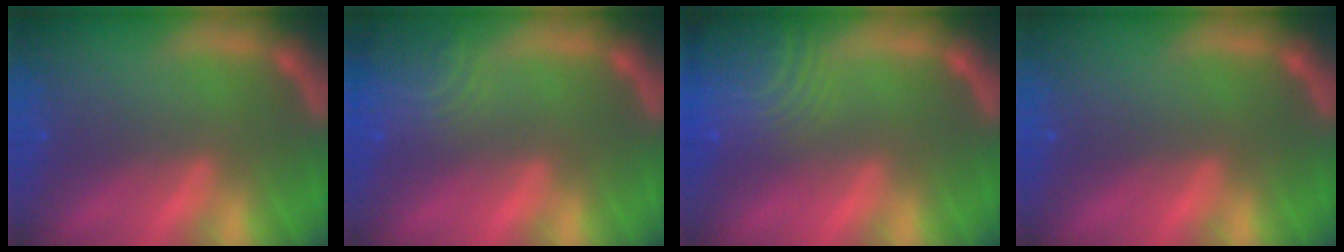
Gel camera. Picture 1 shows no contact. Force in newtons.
{"total": 5.0}
{"total": 9.5}
{"total": 0.0}